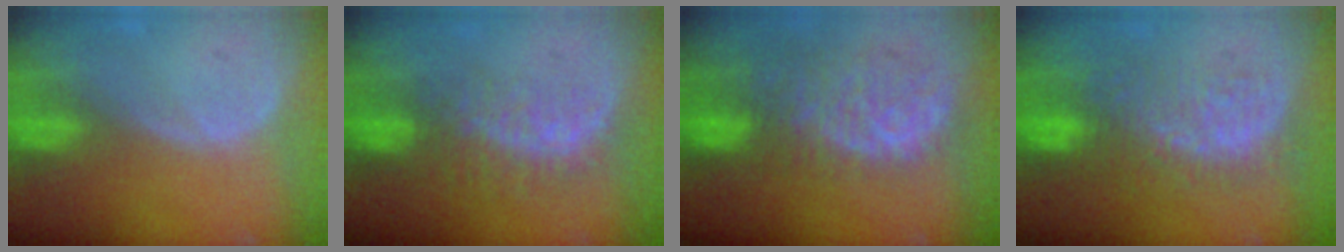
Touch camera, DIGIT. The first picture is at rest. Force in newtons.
{"total": 8.3, "press": 6.9, "slide": 4.5}
{"total": 10.9, "press": 9.5, "slide": 5.4}
{"total": 8.9, "press": 8.7, "slide": 1.4}